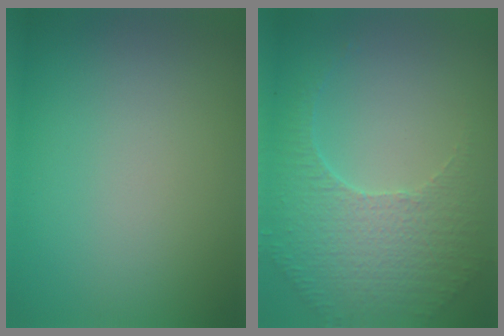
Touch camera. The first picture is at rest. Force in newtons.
{"total": 5.3, "press": 3.7, "slide": 3.8}